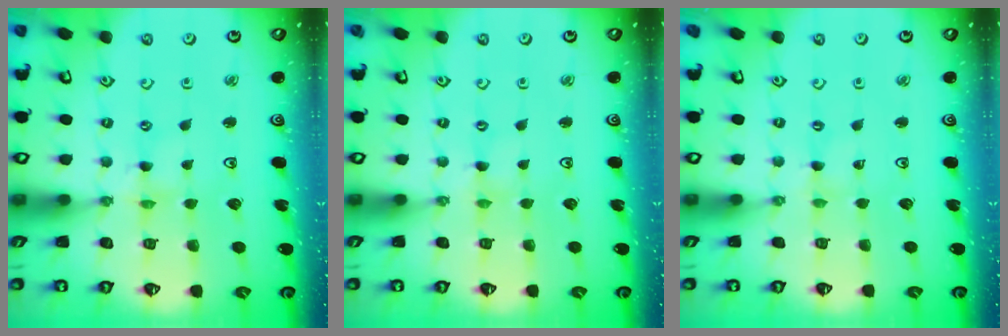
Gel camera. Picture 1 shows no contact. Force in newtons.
{"total": 0.0}
{"total": 0.0}